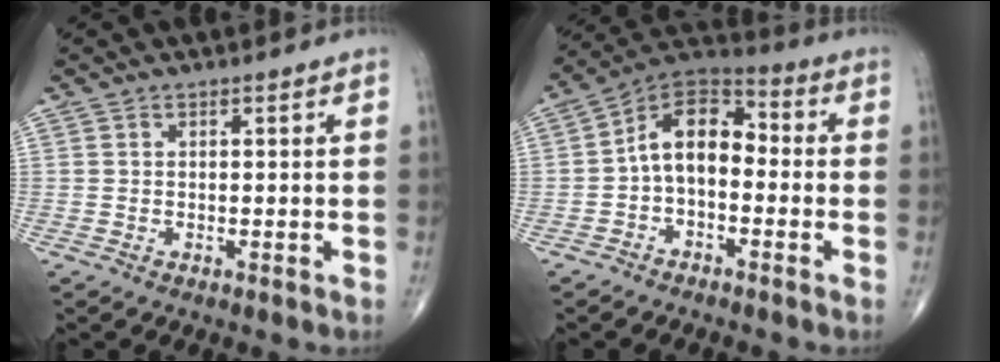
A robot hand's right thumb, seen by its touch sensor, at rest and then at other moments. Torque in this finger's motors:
{"motor_torque": [0.22, 0.28, 0.44, -0.31, 0.08]}